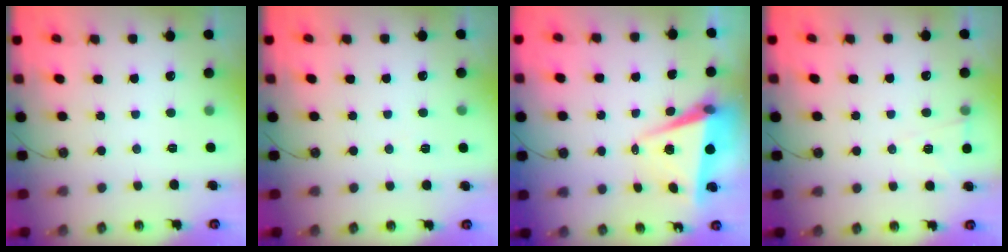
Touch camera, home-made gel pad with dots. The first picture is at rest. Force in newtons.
{"total": 5.5, "press": 3.3, "slide": 4.4}
{"total": 6.2, "press": 5.0, "slide": 3.7}
{"total": 4.8, "press": 3.3, "slide": 3.4}